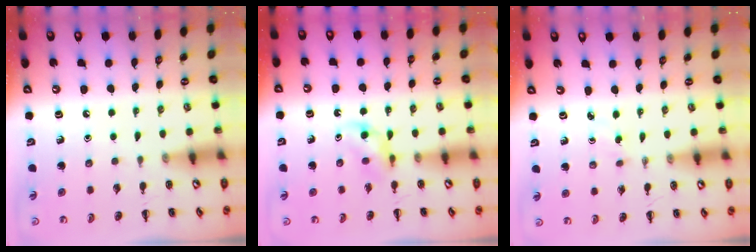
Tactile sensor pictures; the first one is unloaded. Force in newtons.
{"total": 3.4, "press": 3.1, "slide": 1.5}
{"total": 1.3, "press": 1.2, "slide": 0.6}